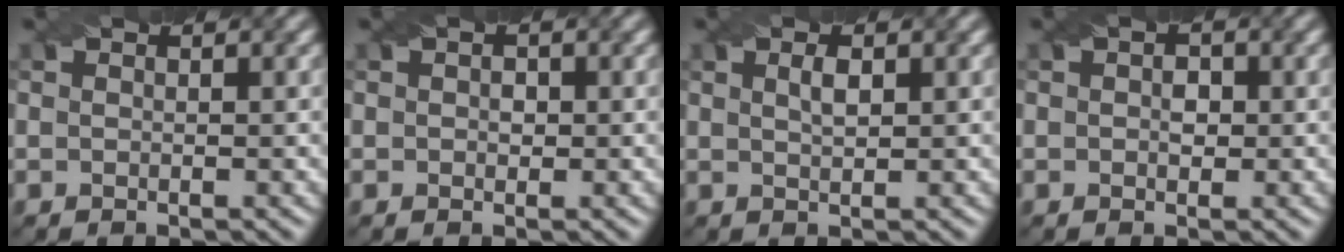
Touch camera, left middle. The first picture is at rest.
{"total": 0.9, "force": [0.1, 0.7, 0.6], "torque": [-0.008, 0.000, -0.001]}
{"total": 1.4, "force": [0.6, 0.5, 1.2], "torque": [-0.022, 0.003, 0.012]}
{"total": 1.4, "force": [0.0, 1.0, 1.0], "torque": [-0.015, 0.001, -0.003]}